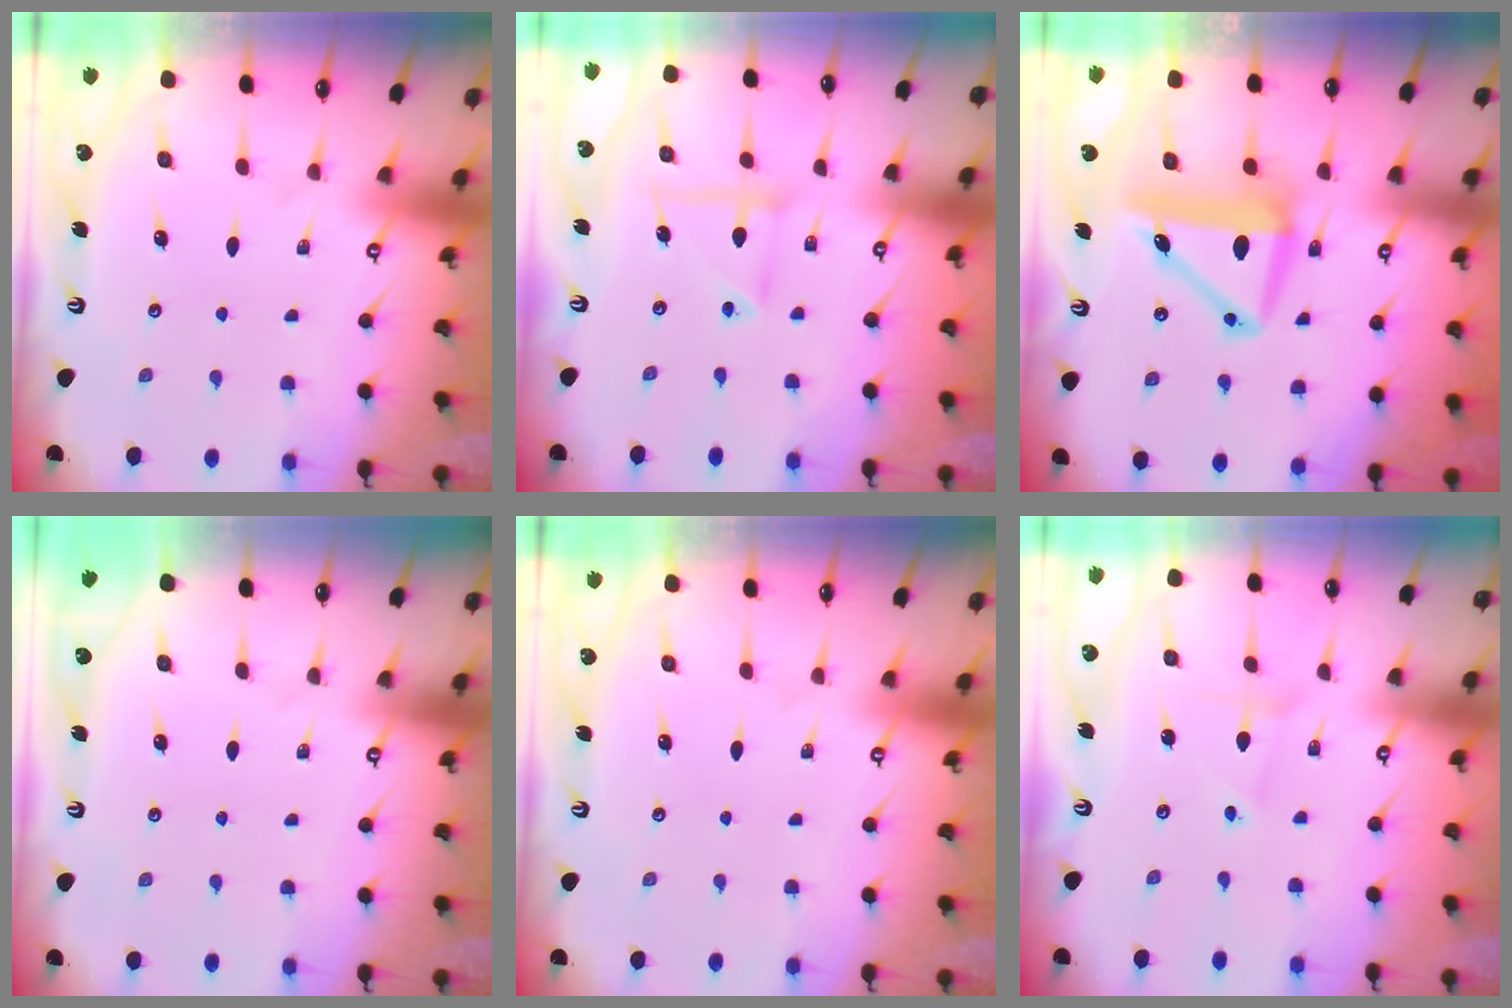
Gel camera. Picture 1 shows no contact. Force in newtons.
{"total": 6.7, "press": 6.7, "slide": 0.4}
{"total": 9.8, "press": 9.6, "slide": 2.2}
{"total": 0.0}
{"total": 0.0}
{"total": 2.4, "press": 2.4, "slide": 0.2}